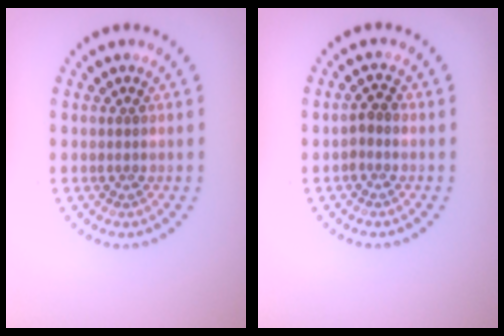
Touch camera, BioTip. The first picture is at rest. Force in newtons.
{"total": 1.2, "press": 1.0, "slide": 0.5}